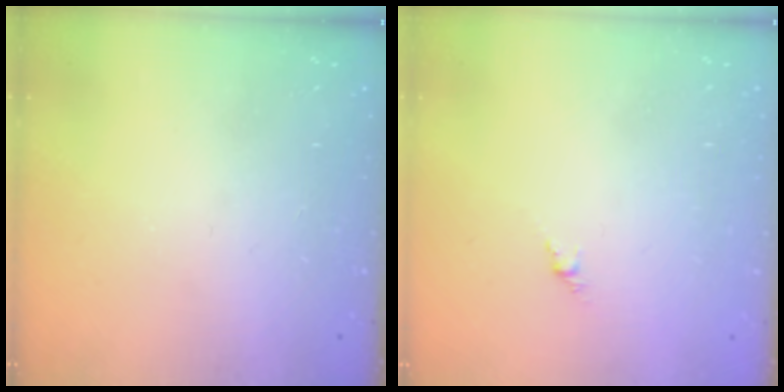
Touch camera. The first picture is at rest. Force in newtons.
{"total": 1.5, "press": 1.4, "slide": 0.6}